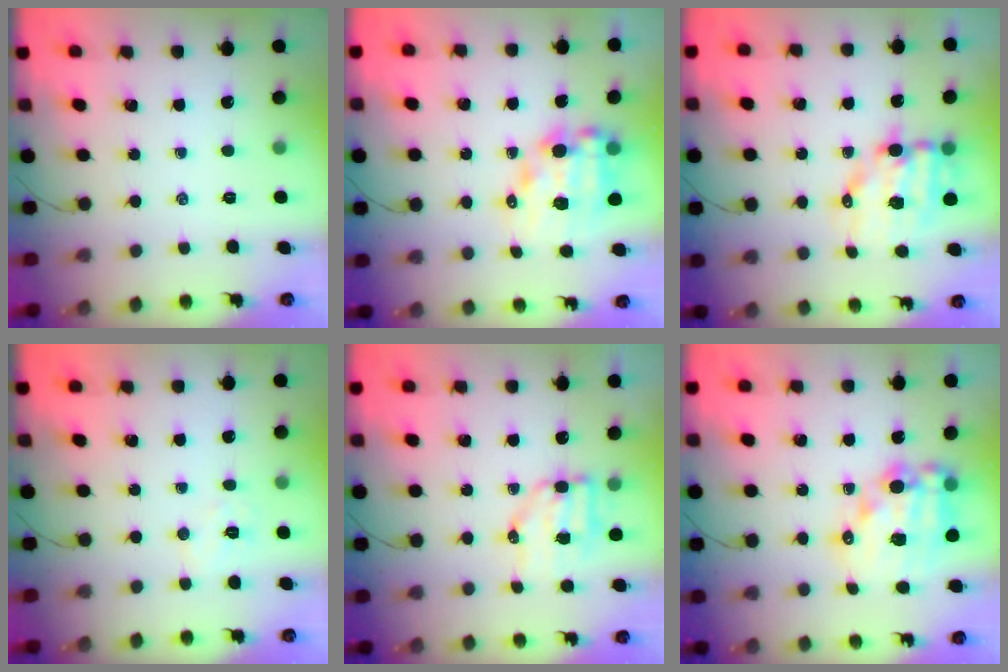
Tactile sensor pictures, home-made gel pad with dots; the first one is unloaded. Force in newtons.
{"total": 10.7, "press": 10.4, "slide": 2.7}
{"total": 10.1, "press": 9.9, "slide": 2.3}
{"total": 4.9, "press": 4.8, "slide": 1.0}
{"total": 7.5, "press": 7.4, "slide": 1.1}
{"total": 16.4, "press": 16.1, "slide": 3.3}